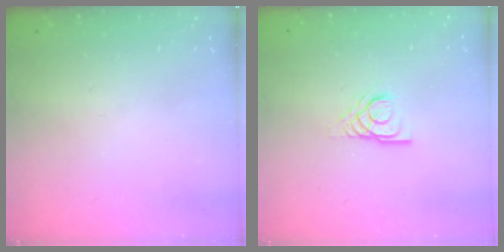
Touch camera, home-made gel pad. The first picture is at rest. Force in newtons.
{"total": 3.6, "press": 3.6, "slide": 0.2}